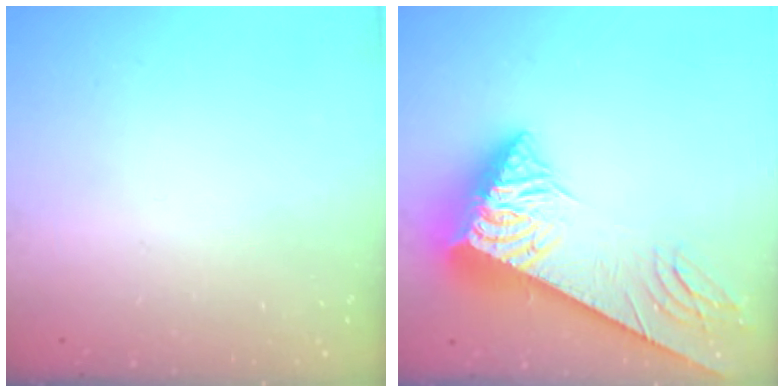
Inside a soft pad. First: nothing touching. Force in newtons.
{"total": 10.7, "press": 10.6, "slide": 1.2}